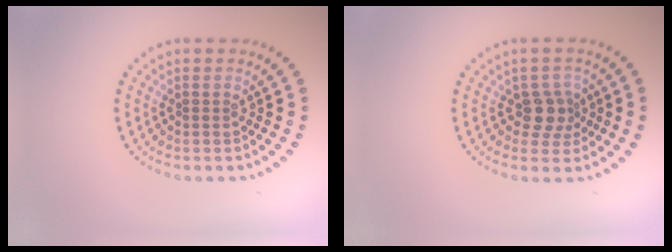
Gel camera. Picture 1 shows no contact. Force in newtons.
{"total": 2.4, "press": 1.9, "slide": 1.4}